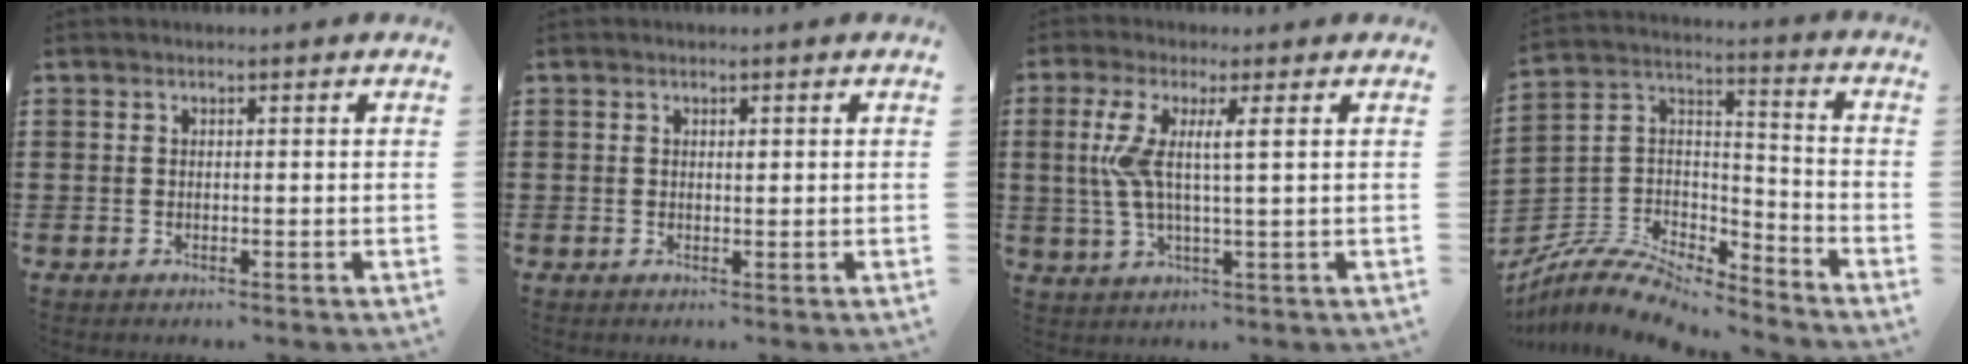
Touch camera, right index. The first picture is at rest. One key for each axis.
{"total": 0.7, "fx": 0.2, "fy": 0.3, "fz": 0.5, "tx": -0.003, "ty": -0.003, "tz": 0.001}
{"total": 6.2, "fx": 1.3, "fy": 0.4, "fz": 6.0, "tx": -0.135, "ty": -0.013, "tz": 0.015}
{"total": 8.0, "fx": -7.2, "fy": 2.4, "fz": 2.6, "tx": -0.067, "ty": 0.004, "tz": -0.146}